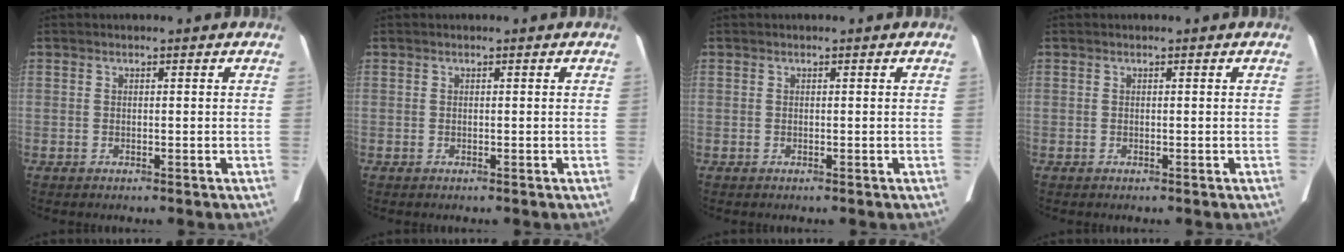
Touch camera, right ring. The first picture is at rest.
{"total": 0.0}
{"total": 0.0}
{"total": 0.0}